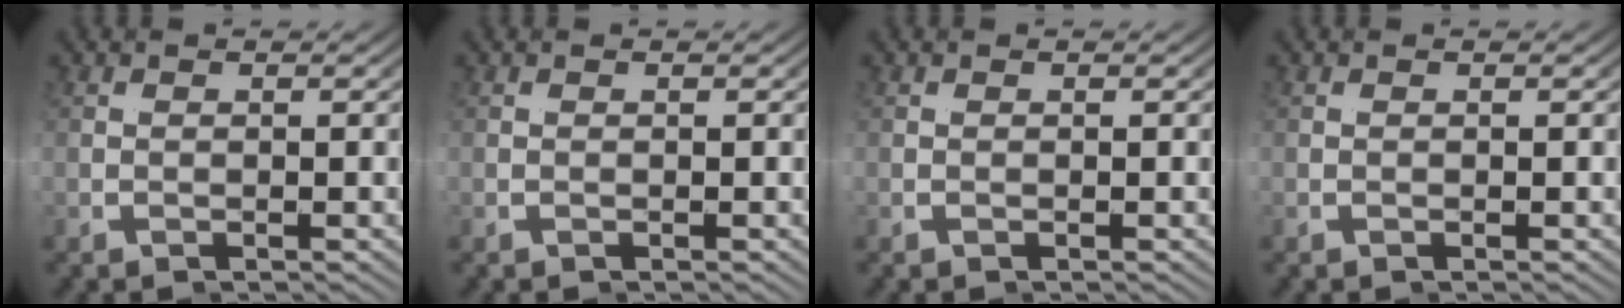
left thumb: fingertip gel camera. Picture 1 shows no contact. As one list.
[{"total": 0.0}, {"total": 0.0}, {"total": 0.0}]